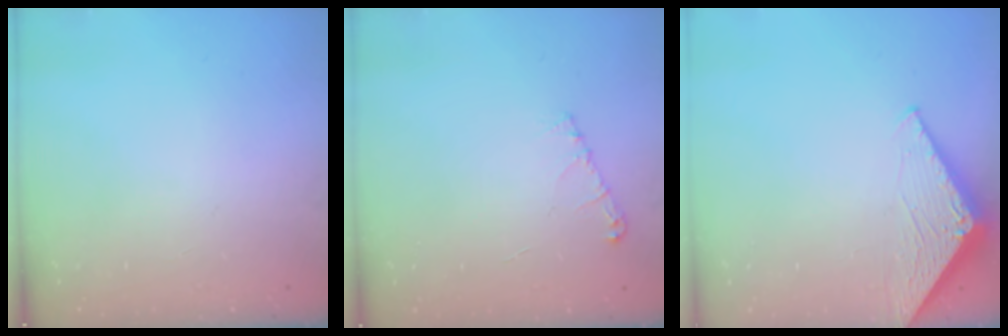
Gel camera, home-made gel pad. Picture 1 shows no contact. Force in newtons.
{"total": 5.9, "press": 5.9, "slide": 0.7}
{"total": 3.1, "press": 3.1, "slide": 0.2}